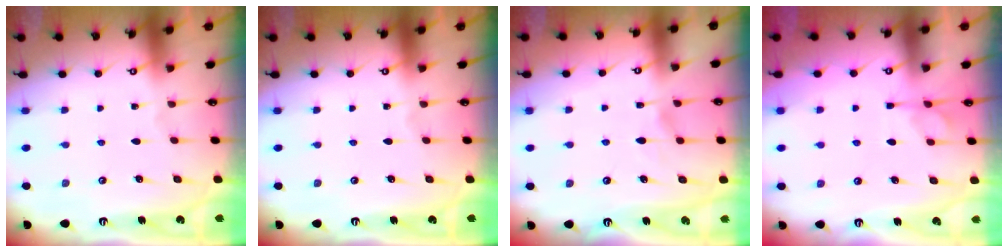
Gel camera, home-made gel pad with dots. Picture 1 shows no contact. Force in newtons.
{"total": 0.0}
{"total": 4.7, "press": 4.7, "slide": 0.5}
{"total": 2.9, "press": 2.6, "slide": 1.4}